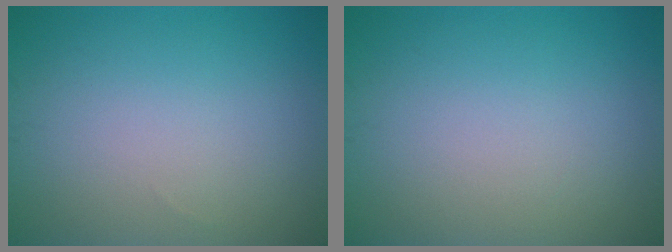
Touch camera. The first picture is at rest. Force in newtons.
{"total": 0.0}